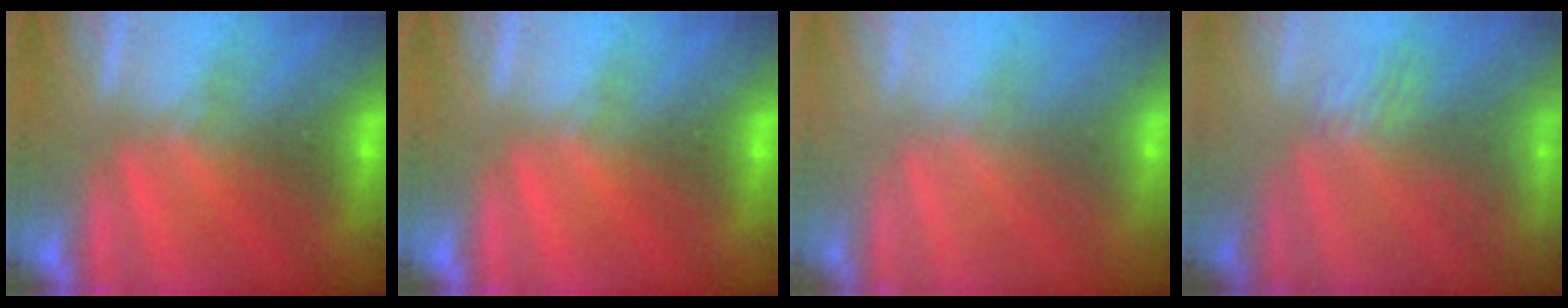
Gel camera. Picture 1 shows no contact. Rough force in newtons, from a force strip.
{"total": 0.0}
{"total": 8.3}
{"total": 3.4}